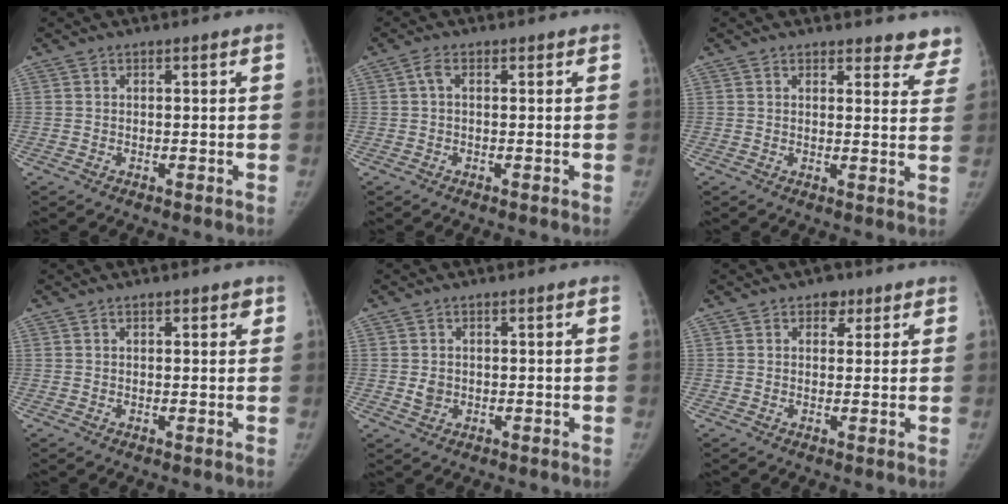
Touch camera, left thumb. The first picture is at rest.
{"total": 1.6, "force": [0.1, 0.8, 1.4], "torque": [-0.026, 0.005, -0.004]}
{"total": 6.9, "force": [6.5, 2.4, 0.4], "torque": [0.048, -0.035, 0.043]}
{"total": 1.8, "force": [0.8, 0.7, 1.4], "torque": [-0.012, 0.000, 0.009]}
{"total": 1.9, "force": [0.0, 1.5, 1.2], "torque": [-0.014, 0.002, 0.005]}
{"total": 2.5, "force": [1.3, 1.8, 1.0], "torque": [0.007, -0.003, 0.013]}